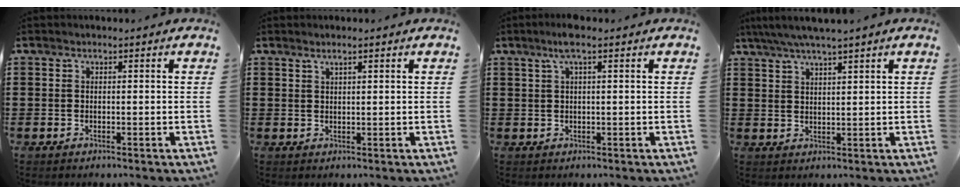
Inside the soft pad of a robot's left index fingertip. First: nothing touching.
{"total": 1.4, "force": [1.1, 0.1, 0.9], "torque": [-0.019, 0.001, 0.020]}
{"total": 3.0, "force": [1.5, 0.2, 2.6], "torque": [-0.054, 0.004, 0.025]}
{"total": 3.5, "force": [2.8, -0.2, 2.0], "torque": [-0.044, -0.004, 0.051]}